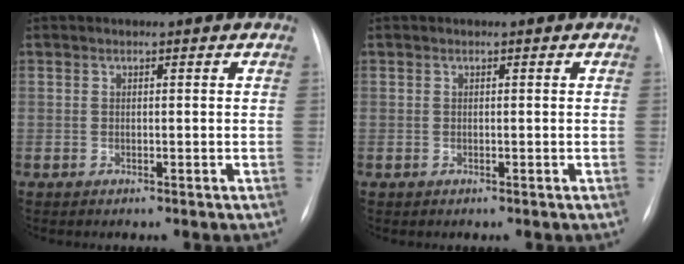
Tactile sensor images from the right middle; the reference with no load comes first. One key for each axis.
{"total": 0.0}